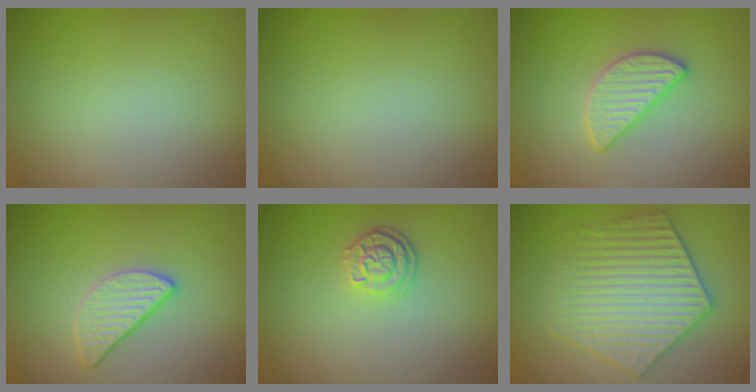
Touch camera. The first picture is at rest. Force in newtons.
{"total": 0.0}
{"total": 2.6, "press": 2.6, "slide": 0.2}
{"total": 2.5, "press": 2.4, "slide": 0.8}
{"total": 2.5, "press": 2.1, "slide": 1.3}
{"total": 5.6, "press": 5.5, "slide": 0.9}